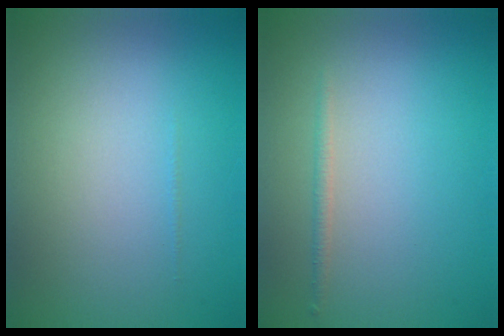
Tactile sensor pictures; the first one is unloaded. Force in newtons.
{"total": 0.8, "press": 0.8, "slide": 0.0}